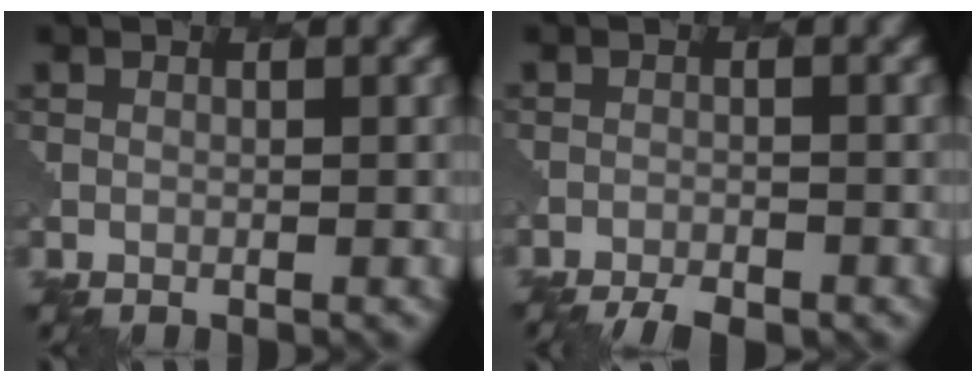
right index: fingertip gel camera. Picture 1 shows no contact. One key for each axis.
{"total": 4.0, "fx": -3.7, "fy": 0.9, "fz": 1.2, "tx": -0.026, "ty": -0.008, "tz": -0.057}